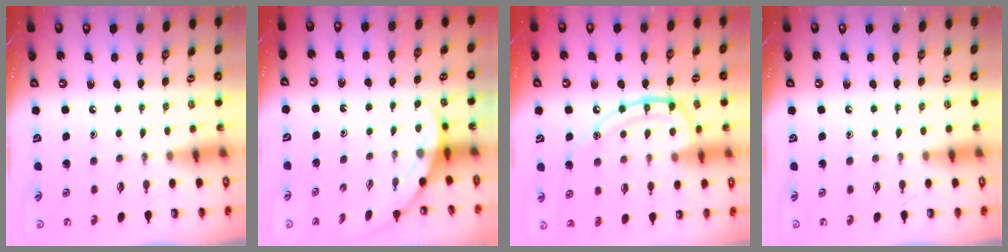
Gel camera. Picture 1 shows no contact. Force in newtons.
{"total": 4.2, "press": 4.2, "slide": 0.2}
{"total": 16.5, "press": 16.4, "slide": 1.4}
{"total": 0.0}